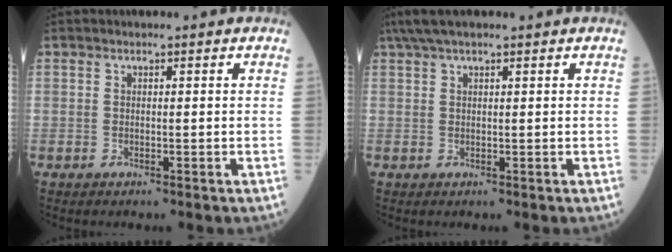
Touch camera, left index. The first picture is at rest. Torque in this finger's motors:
{"motor_torque": [0.46, -0.60, 0.10, 0.08]}